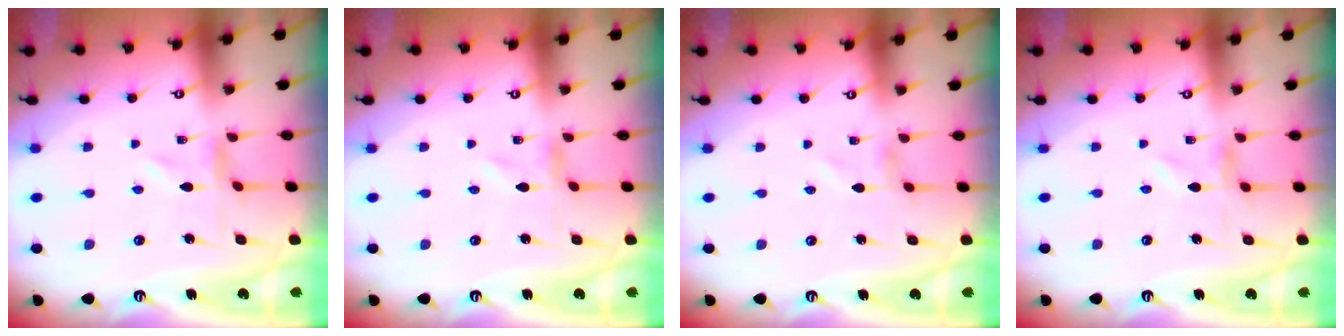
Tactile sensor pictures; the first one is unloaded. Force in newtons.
{"total": 0.0}
{"total": 1.2, "press": 1.2, "slide": 0.1}
{"total": 0.0}